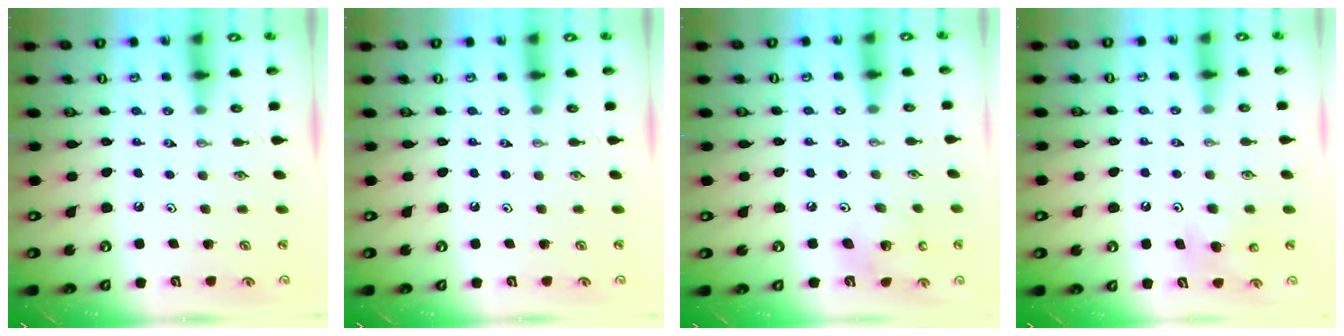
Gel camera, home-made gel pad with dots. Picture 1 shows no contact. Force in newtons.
{"total": 0.0}
{"total": 7.4, "press": 7.0, "slide": 2.5}
{"total": 7.0, "press": 6.8, "slide": 1.4}